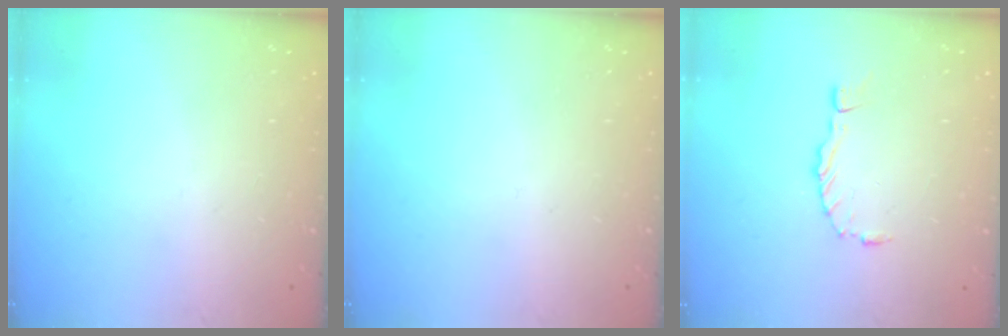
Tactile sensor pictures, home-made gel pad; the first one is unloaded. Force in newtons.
{"total": 0.0}
{"total": 0.0}